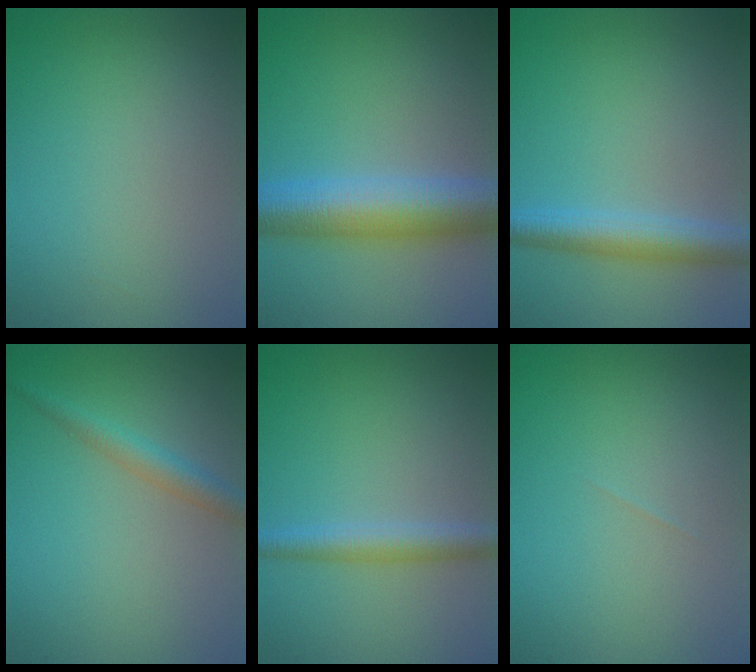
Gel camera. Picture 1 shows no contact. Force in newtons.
{"total": 7.6, "press": 7.6, "slide": 0.1}
{"total": 3.8, "press": 3.8, "slide": 0.1}
{"total": 2.2, "press": 2.2, "slide": 0.1}
{"total": 2.7, "press": 2.7, "slide": 0.1}
{"total": 0.0}